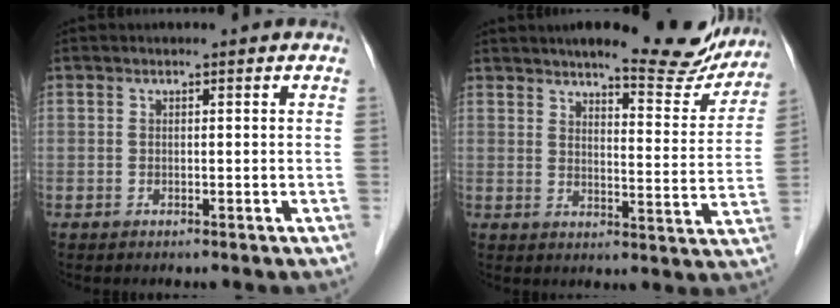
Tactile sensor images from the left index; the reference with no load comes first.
{"total": 13.4, "force": [12.0, 2.5, 5.5], "torque": [-0.056, -0.026, 0.139]}